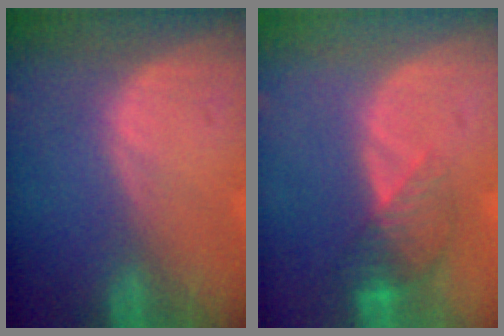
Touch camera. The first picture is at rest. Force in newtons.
{"total": 4.1, "press": 4.0, "slide": 1.2}